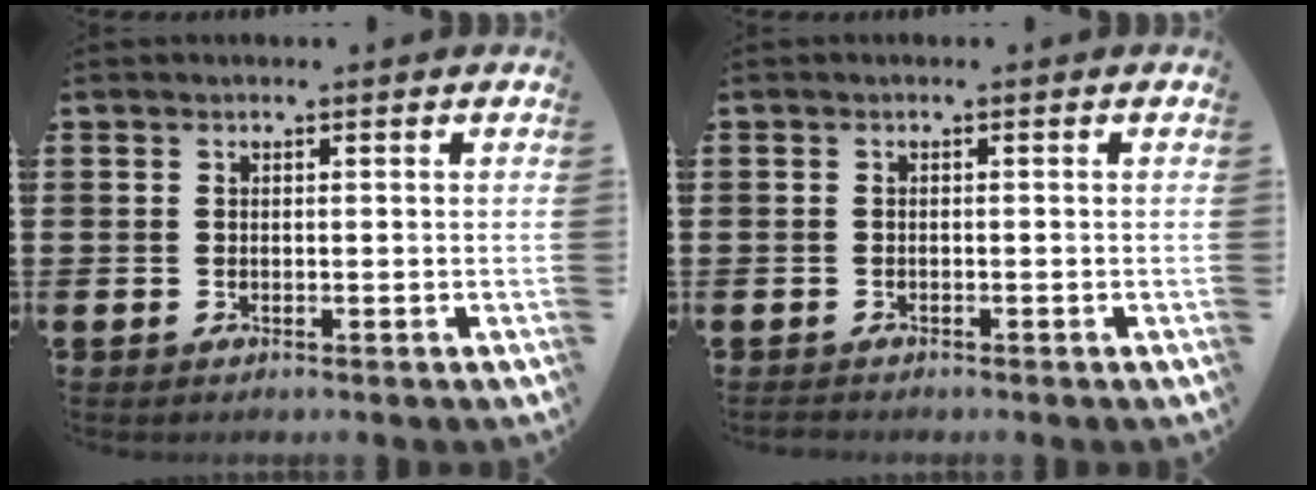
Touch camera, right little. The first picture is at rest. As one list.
[{"total": 0.0}]